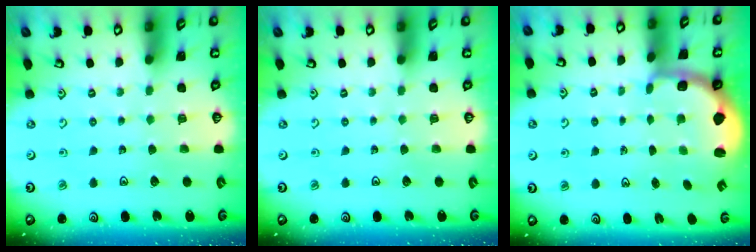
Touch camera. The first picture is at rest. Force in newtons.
{"total": 0.0}
{"total": 3.0, "press": 2.1, "slide": 2.1}